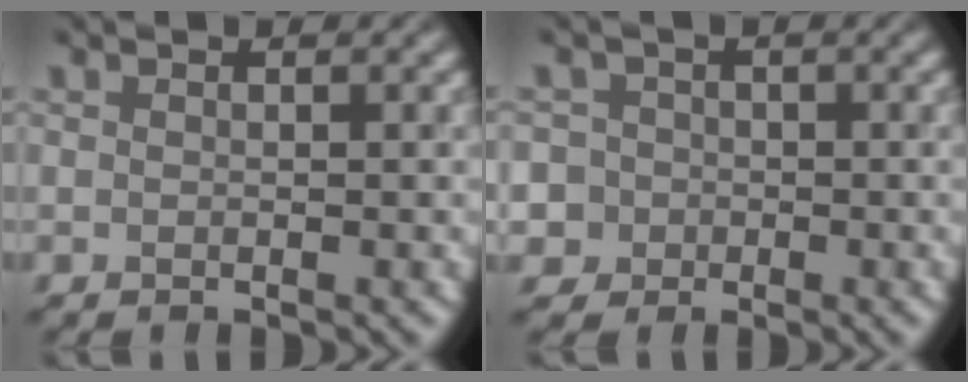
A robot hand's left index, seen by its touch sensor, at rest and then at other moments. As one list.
[{"total": 4.9, "force": [-0.8, 4.7, 1.1], "torque": [-0.017, 0.018, -0.043]}]